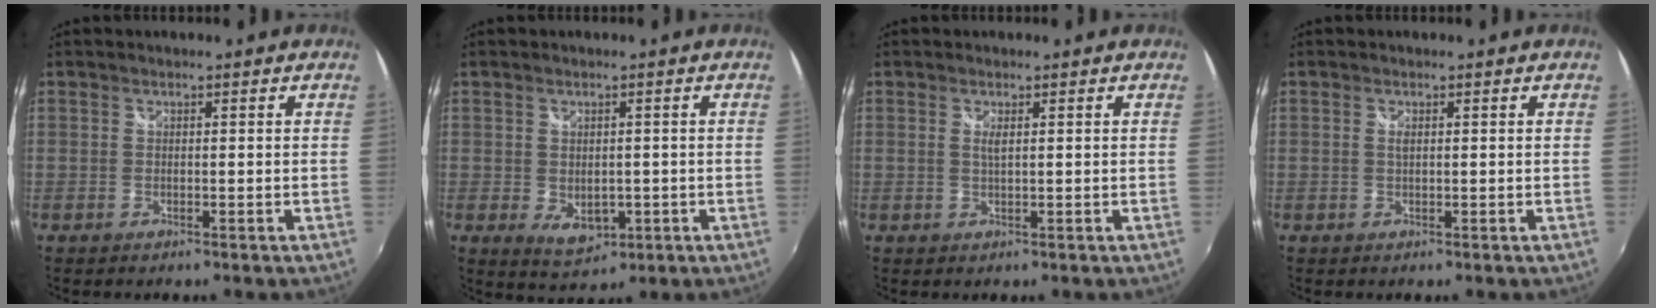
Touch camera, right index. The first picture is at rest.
{"total": 5.1, "force": [-0.8, 3.7, 3.5], "torque": [-0.061, -0.013, -0.005]}
{"total": 1.3, "force": [0.4, 0.1, 1.3], "torque": [-0.023, -0.002, 0.007]}
{"total": 0.9, "force": [0.2, 0.3, 0.8], "torque": [-0.015, 0.000, 0.003]}